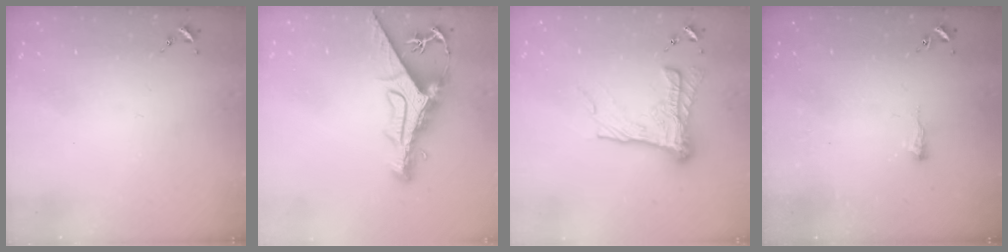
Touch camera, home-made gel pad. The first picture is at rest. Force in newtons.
{"total": 11.5, "press": 11.4, "slide": 1.3}
{"total": 16.6, "press": 16.6, "slide": 1.4}
{"total": 4.4, "press": 4.3, "slide": 0.6}